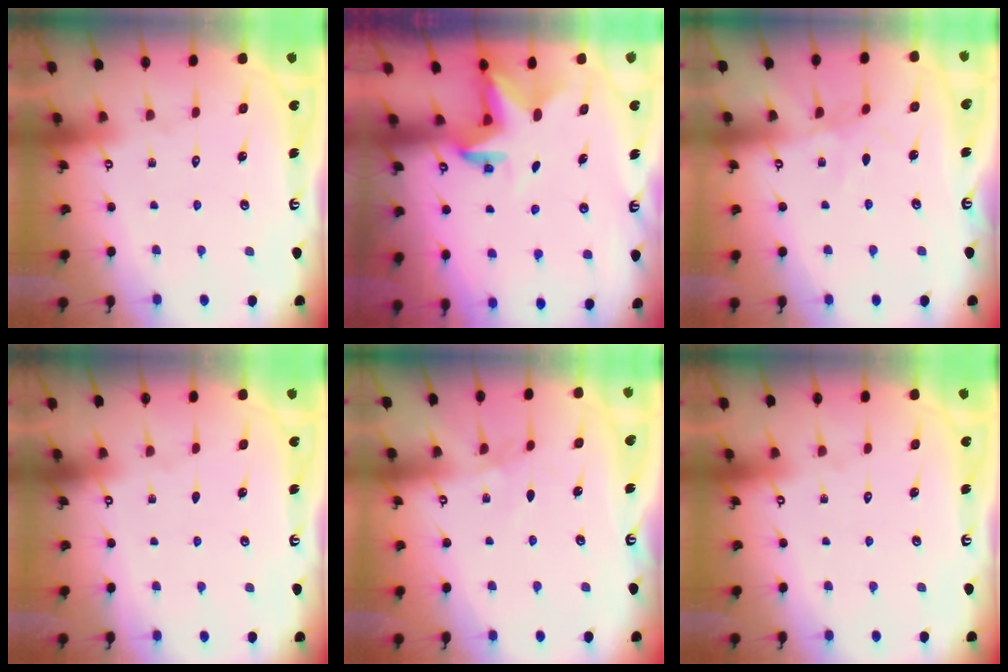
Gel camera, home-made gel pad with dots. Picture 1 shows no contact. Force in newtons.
{"total": 2.8, "press": 2.8, "slide": 0.2}
{"total": 2.7, "press": 2.6, "slide": 0.3}
{"total": 0.0}
{"total": 2.1, "press": 2.1, "slide": 0.5}
{"total": 0.0}